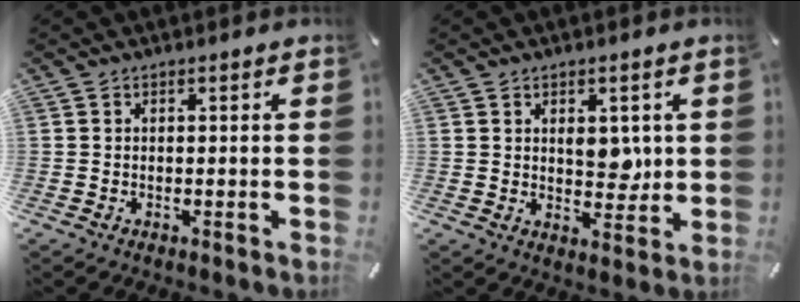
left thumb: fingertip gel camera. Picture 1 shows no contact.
{"total": 5.9, "force": [1.3, 4.0, 4.2], "torque": [-0.037, -0.012, 0.016]}